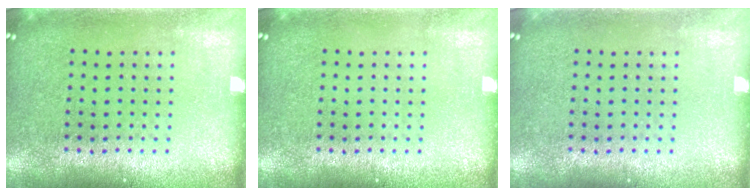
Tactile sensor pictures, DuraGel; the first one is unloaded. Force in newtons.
{"total": 0.0}
{"total": 0.0}